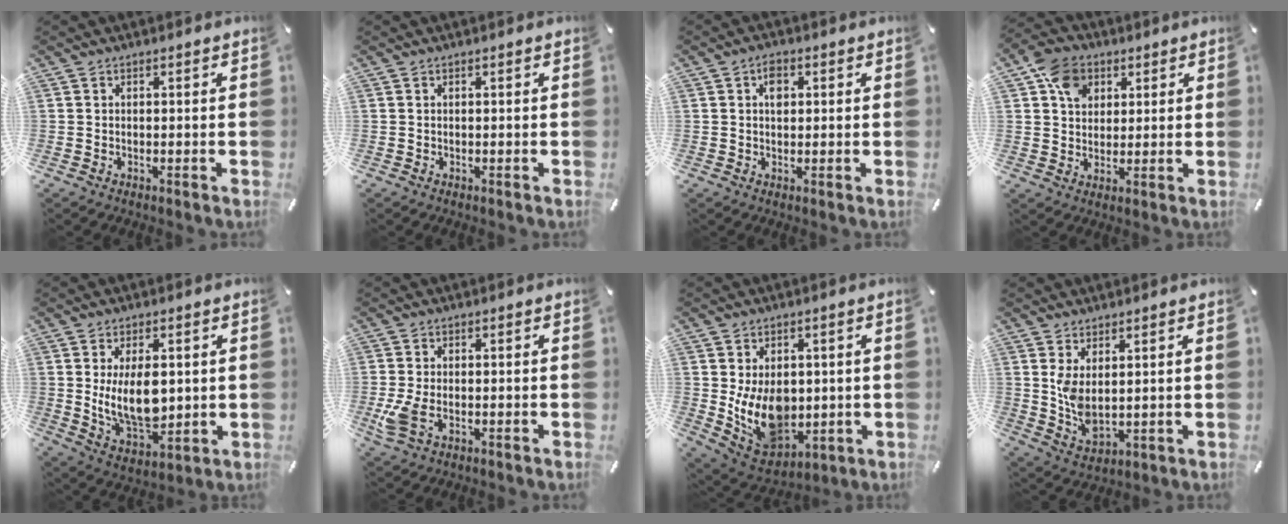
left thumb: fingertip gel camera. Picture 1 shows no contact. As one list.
[{"total": 0.0}, {"total": 3.3, "force": [0.9, 2.3, 2.2], "torque": [-0.024, -0.001, 0.008]}, {"total": 9.1, "force": [3.2, 7.6, 4.0], "torque": [-0.062, 0.005, 0.062]}, {"total": 12.4, "force": [1.4, 6.9, 10.2], "torque": [-0.193, -0.017, 0.020]}, {"total": 5.2, "force": [-1.2, 2.8, 4.2], "torque": [-0.101, -0.008, -0.020]}, {"total": 13.0, "force": [0.1, 9.8, 8.6], "torque": [-0.164, -0.011, 0.007]}, {"total": 5.9, "force": [2.3, 3.1, 4.5], "torque": [-0.109, -0.017, 0.042]}]